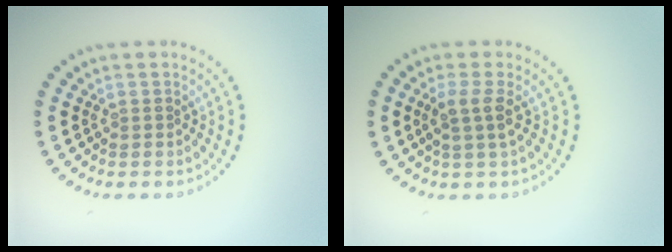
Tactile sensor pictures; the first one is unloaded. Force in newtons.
{"total": 2.0, "press": 1.6, "slide": 1.2}